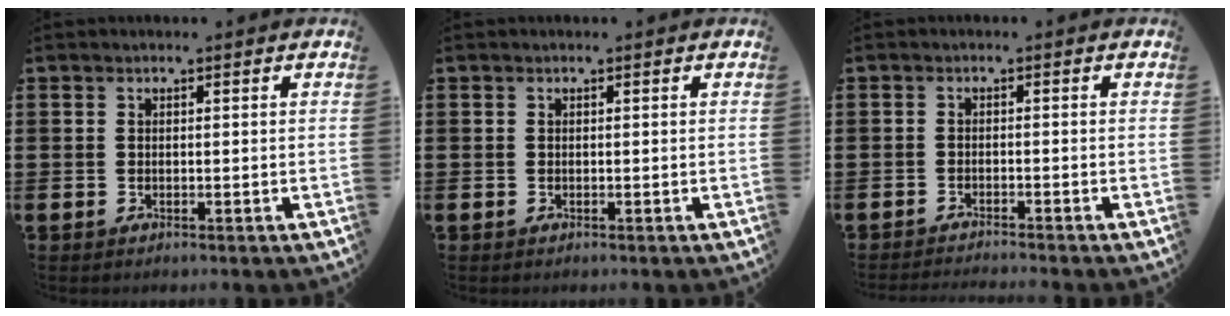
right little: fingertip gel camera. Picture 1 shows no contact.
{"total": 0.0}
{"total": 1.1, "force": [-1.1, -0.3, 0.1], "torque": [-0.001, 0.000, -0.022]}